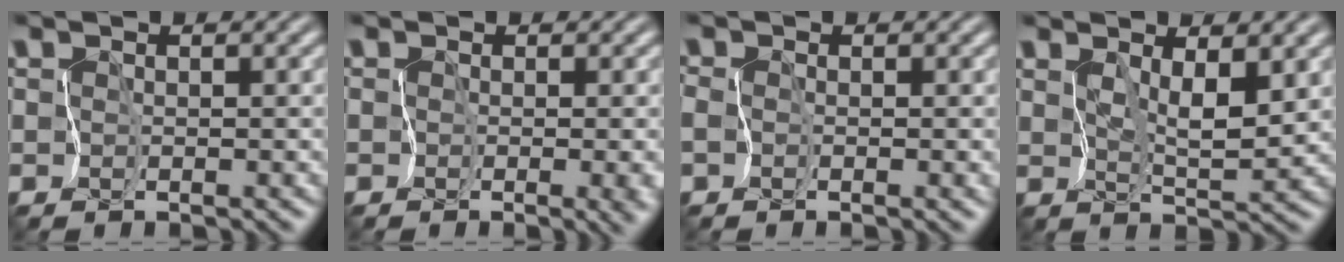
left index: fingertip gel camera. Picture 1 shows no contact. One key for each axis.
{"total": 2.7, "fx": -0.7, "fy": 1.2, "fz": 2.3, "tx": -0.021, "ty": -0.012, "tz": -0.008}
{"total": 1.4, "fx": -0.3, "fy": 0.8, "fz": 1.1, "tx": -0.012, "ty": -0.005, "tz": -0.010}
{"total": 2.9, "fx": 1.4, "fy": 0.5, "fz": 2.4, "tx": -0.051, "ty": -0.009, "tz": 0.031}